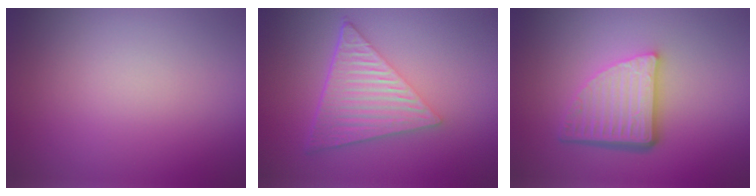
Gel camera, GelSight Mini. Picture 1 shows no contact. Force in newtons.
{"total": 6.6, "press": 4.3, "slide": 5.0}
{"total": 5.4, "press": 3.7, "slide": 3.9}